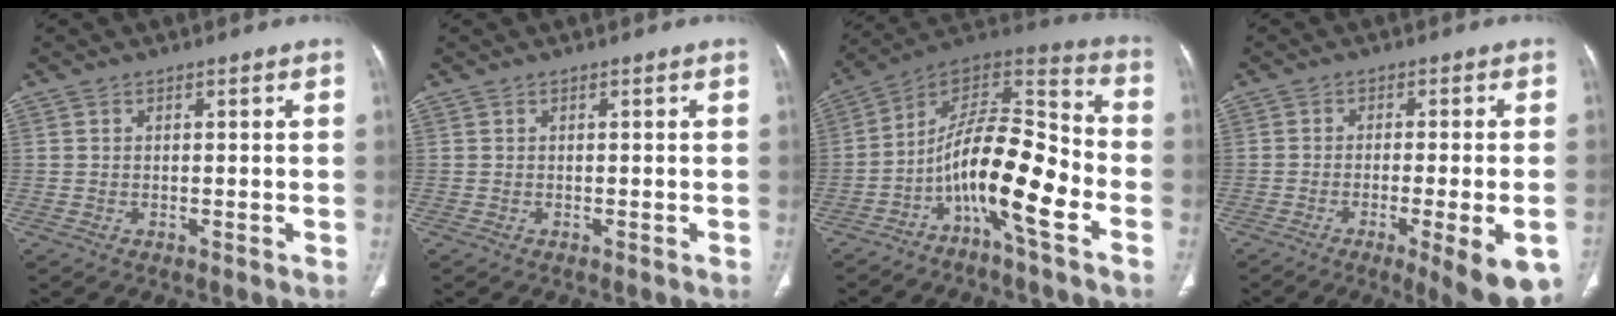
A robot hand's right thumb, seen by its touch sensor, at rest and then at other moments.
{"total": 0.0}
{"total": 16.3, "force": [-6.9, 4.5, 14.1], "torque": [-0.234, 0.090, -0.123]}
{"total": 13.8, "force": [-6.5, 3.2, 11.8], "torque": [-0.128, -0.003, -0.085]}